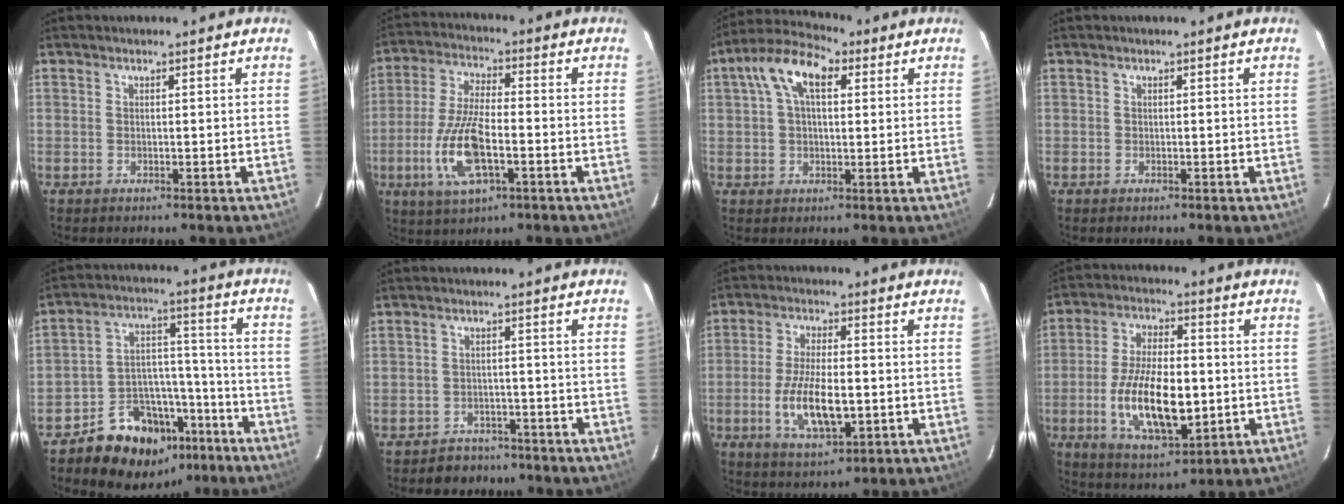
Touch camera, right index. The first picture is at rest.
{"total": 12.8, "force": [-4.0, 4.4, 11.3], "torque": [-0.242, -0.007, -0.077]}
{"total": 9.8, "force": [3.3, 5.2, 7.6], "torque": [-0.145, 0.035, 0.051]}
{"total": 0.0}
{"total": 15.4, "force": [-10.4, 10.1, 5.2], "torque": [-0.096, 0.065, -0.136]}
{"total": 5.8, "force": [-4.6, 3.4, 0.1], "torque": [-0.013, 0.023, -0.063]}
{"total": 11.0, "force": [-2.4, 4.2, 9.9], "torque": [-0.198, -0.010, -0.041]}
{"total": 15.8, "force": [-2.8, 6.9, 14.0], "torque": [-0.272, -0.009, -0.041]}